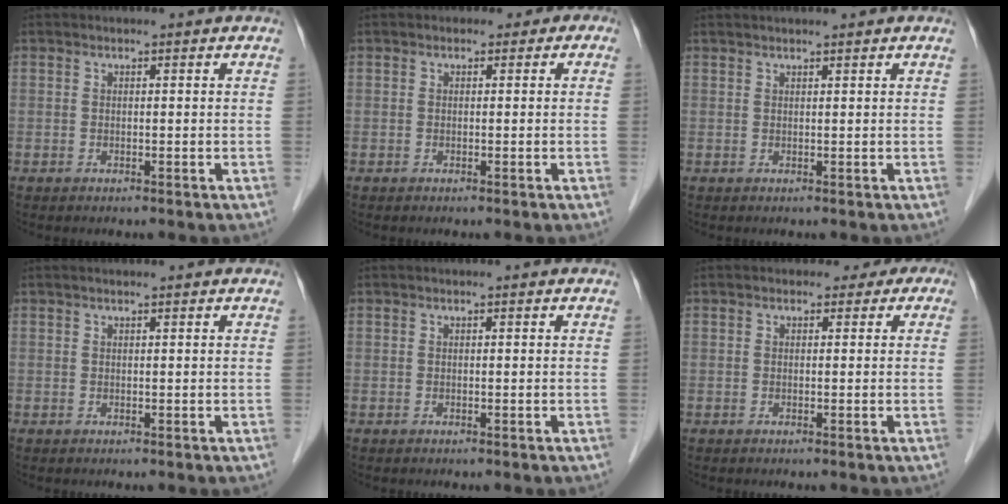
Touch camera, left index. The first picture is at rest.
{"total": 1.1, "force": [-0.2, 1.1, 0.2], "torque": [0.008, 0.006, -0.013]}
{"total": 3.2, "force": [2.8, 0.1, 1.5], "torque": [-0.014, 0.030, 0.040]}
{"total": 0.8, "force": [0.6, 0.0, 0.4], "torque": [-0.009, 0.010, 0.013]}
{"total": 0.0}
{"total": 2.4, "force": [0.9, 2.1, 0.5], "torque": [0.005, 0.010, -0.004]}